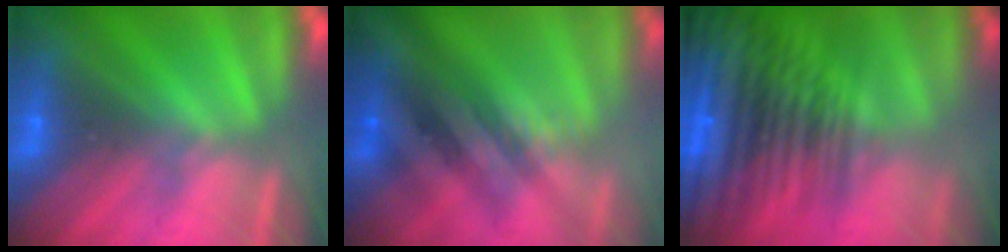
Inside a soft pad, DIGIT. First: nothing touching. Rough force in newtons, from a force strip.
{"total": 2.5}
{"total": 8.4}